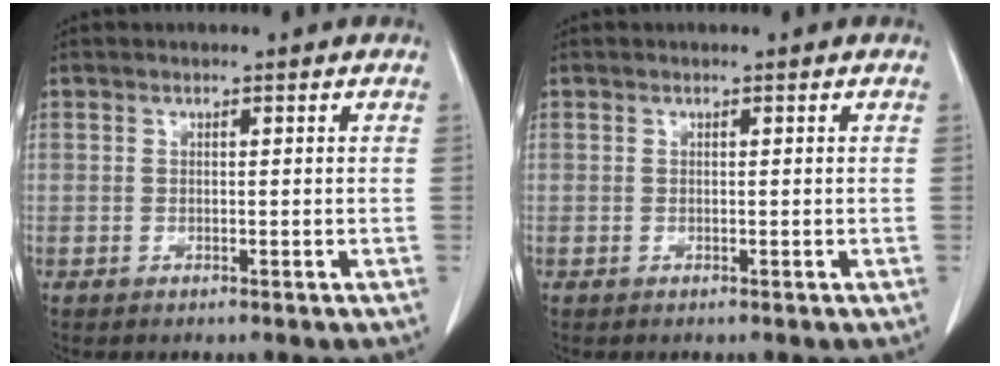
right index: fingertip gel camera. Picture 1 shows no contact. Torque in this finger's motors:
{"motor_torque": [0.00, 0.00, 0.00, 0.00]}